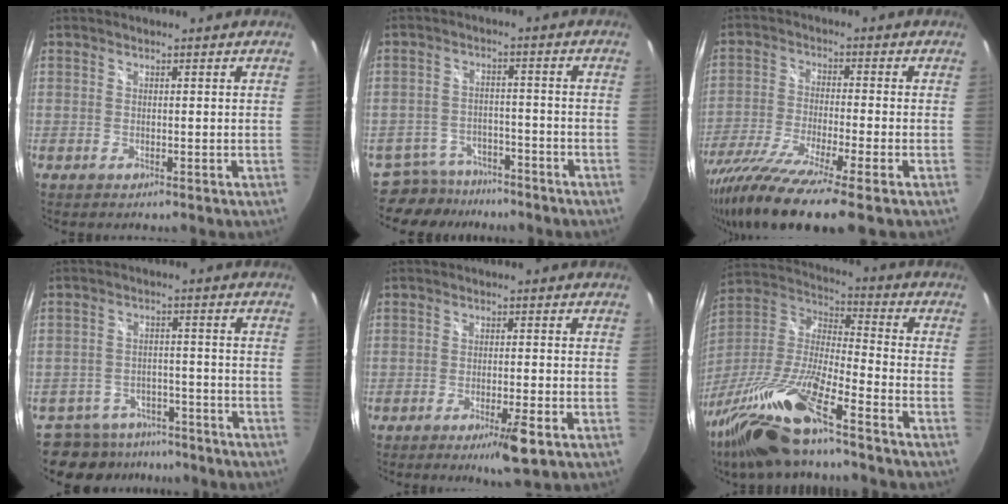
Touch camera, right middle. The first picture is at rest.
{"total": 9.4, "force": [-8.1, 4.5, 1.7], "torque": [-0.055, 0.006, -0.119]}
{"total": 16.2, "force": [-12.0, 0.4, 10.9], "torque": [-0.222, -0.060, -0.212]}
{"total": 11.5, "force": [-9.7, 5.4, 3.0], "torque": [-0.079, 0.004, -0.137]}
{"total": 5.4, "force": [-3.0, 0.1, 4.5], "torque": [-0.081, -0.007, -0.045]}
{"total": 20.3, "force": [-14.2, 3.0, 14.2], "torque": [-0.281, -0.034, -0.274]}